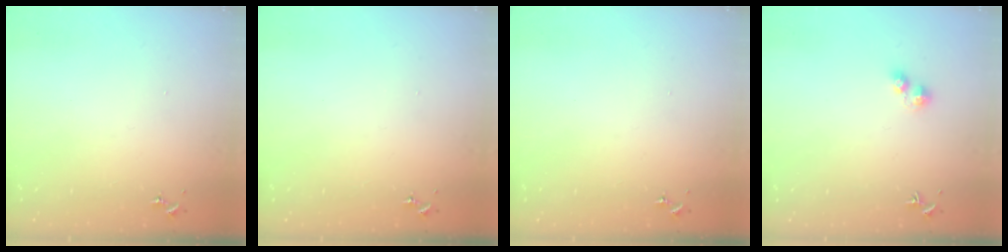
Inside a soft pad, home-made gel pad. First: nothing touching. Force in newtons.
{"total": 1.3, "press": 1.0, "slide": 0.9}
{"total": 0.0}
{"total": 3.2, "press": 3.2, "slide": 0.4}